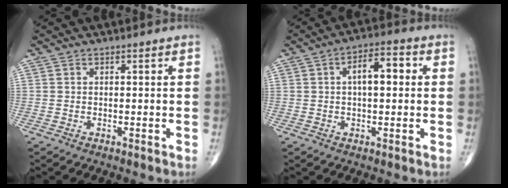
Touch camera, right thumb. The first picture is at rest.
{"total": 7.2, "force": [1.2, 3.3, 6.3], "torque": [-0.089, 0.018, 0.013]}